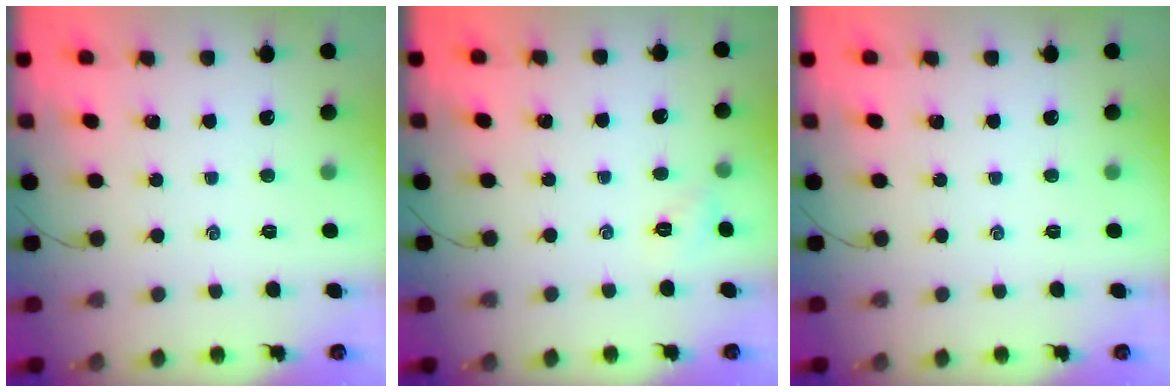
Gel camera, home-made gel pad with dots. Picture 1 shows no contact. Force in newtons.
{"total": 2.6, "press": 2.6, "slide": 0.6}
{"total": 0.0}